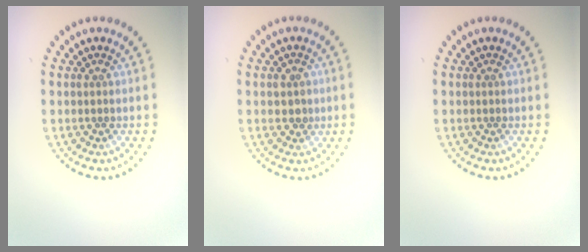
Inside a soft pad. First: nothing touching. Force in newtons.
{"total": 1.7, "press": 1.6, "slide": 0.3}
{"total": 0.0}